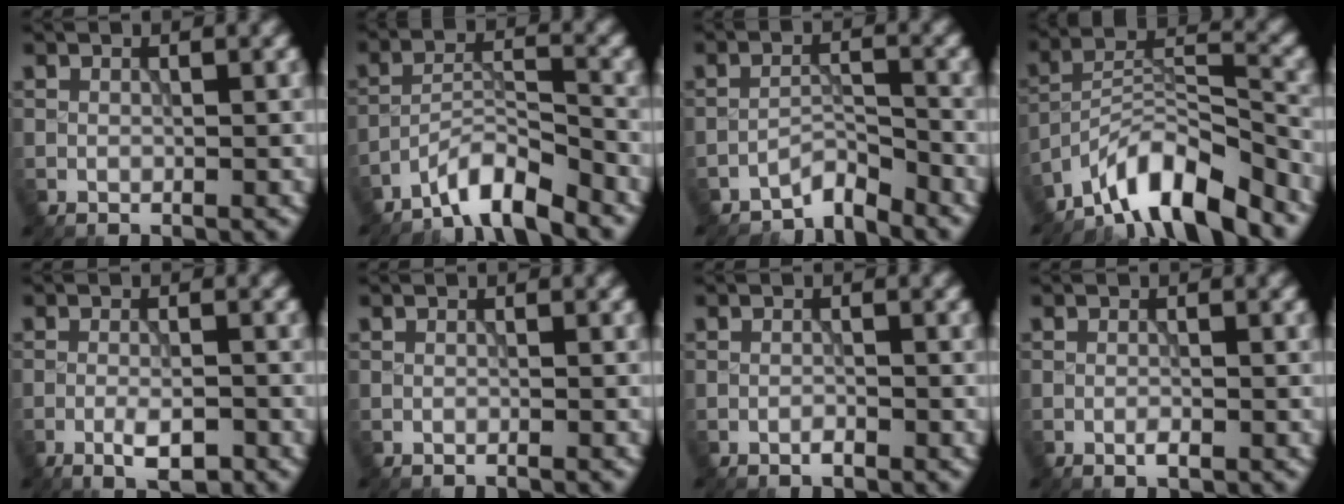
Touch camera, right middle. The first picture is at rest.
{"total": 5.2, "force": [-4.5, 0.7, 2.5], "torque": [-0.041, 0.005, -0.090]}
{"total": 2.8, "force": [-2.7, 0.3, 0.6], "torque": [-0.006, 0.008, -0.053]}
{"total": 8.7, "force": [-7.2, 2.0, 4.4], "torque": [-0.064, 0.006, -0.140]}
{"total": 3.0, "force": [-1.6, 0.8, 2.4], "torque": [-0.047, -0.001, -0.029]}
{"total": 0.6, "force": [-0.4, 0.1, 0.3], "torque": [0.000, -0.003, -0.013]}
{"total": 0.7, "force": [-0.6, 0.1, 0.4], "torque": [-0.008, 0.002, -0.011]}
{"total": 0.9, "force": [-0.5, 0.1, 0.8], "torque": [-0.014, -0.001, -0.009]}